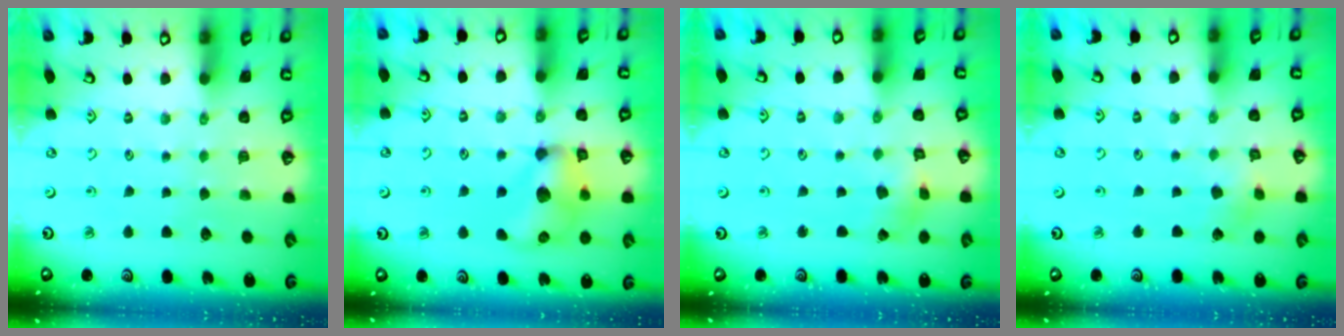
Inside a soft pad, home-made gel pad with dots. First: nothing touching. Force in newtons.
{"total": 16.0, "press": 15.9, "slide": 1.1}
{"total": 2.3, "press": 2.3, "slide": 0.5}
{"total": 4.3, "press": 4.3, "slide": 0.7}